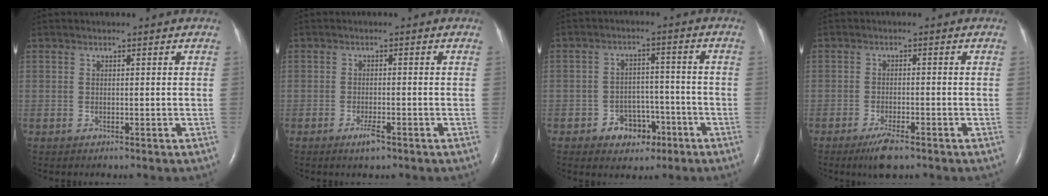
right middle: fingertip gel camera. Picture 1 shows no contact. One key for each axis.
{"total": 2.2, "fx": -1.4, "fy": 0.4, "fz": 1.6, "tx": -0.034, "ty": -0.002, "tz": -0.024}
{"total": 5.7, "fx": -3.1, "fy": 4.0, "fz": 2.6, "tx": -0.038, "ty": 0.017, "tz": -0.040}
{"total": 4.1, "fx": -2.8, "fy": 0.8, "fz": 2.8, "tx": -0.059, "ty": -0.007, "tz": -0.047}